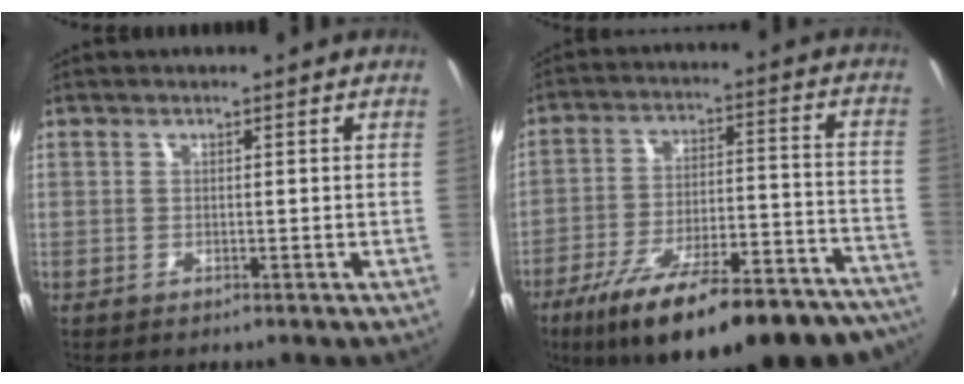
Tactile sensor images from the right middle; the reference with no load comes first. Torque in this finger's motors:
{"motor_torque": [1.43, -0.71, 0.46, 0.21]}